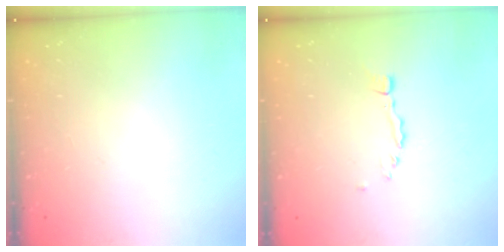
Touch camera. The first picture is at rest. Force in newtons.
{"total": 0.0}